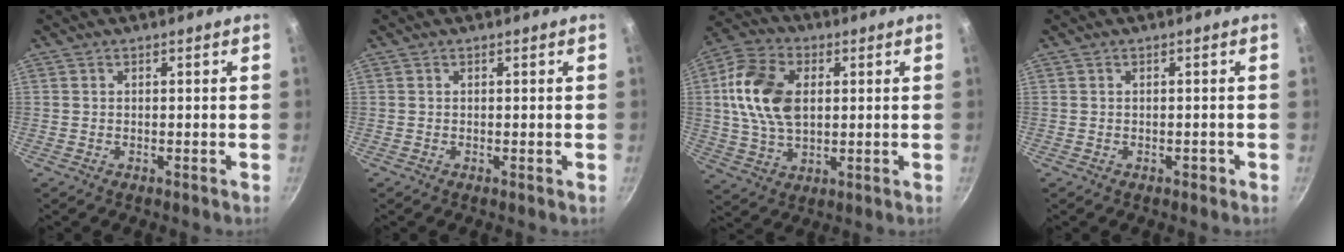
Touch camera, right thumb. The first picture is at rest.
{"total": 0.0}
{"total": 14.5, "force": [2.2, 9.5, 10.7], "torque": [-0.187, 0.003, 0.034]}
{"total": 0.7, "force": [-0.4, 0.5, 0.3], "torque": [-0.001, 0.005, -0.003]}